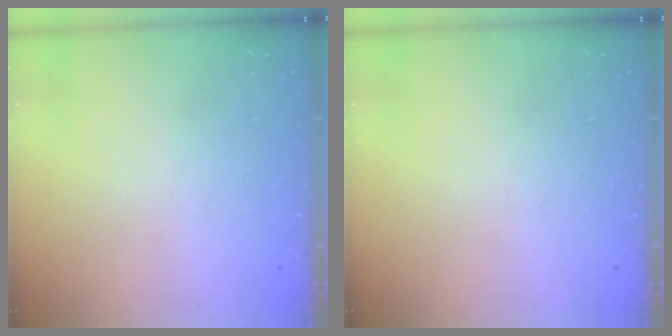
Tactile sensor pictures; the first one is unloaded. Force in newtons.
{"total": 0.0}